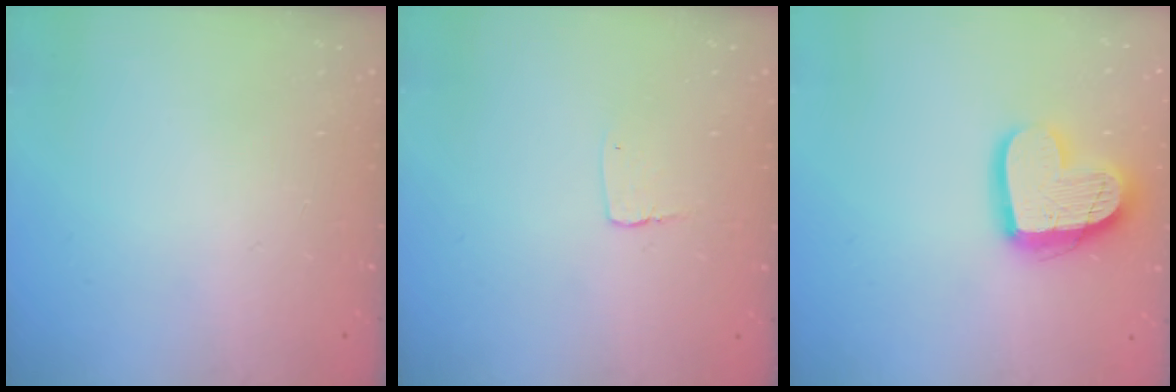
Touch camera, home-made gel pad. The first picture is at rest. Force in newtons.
{"total": 2.9, "press": 2.9, "slide": 0.2}
{"total": 15.9, "press": 15.9, "slide": 1.2}